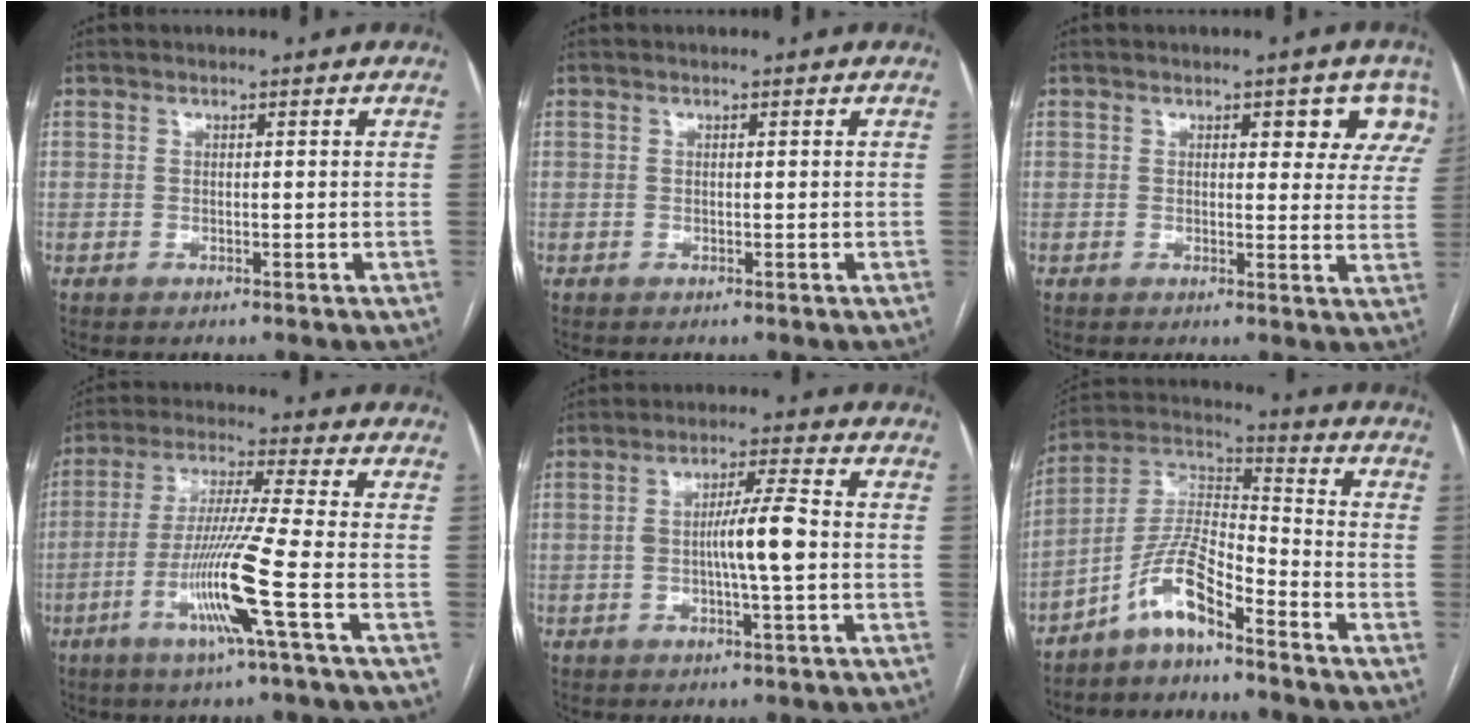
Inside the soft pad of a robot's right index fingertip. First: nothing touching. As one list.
[{"total": 0.0}, {"total": 6.9, "force": [4.1, 3.3, 4.6], "torque": [-0.030, 0.004, 0.034]}, {"total": 11.7, "force": [-4.3, -1.9, 10.7], "torque": [-0.212, -0.019, -0.087]}, {"total": 6.8, "force": [-0.6, 0.2, 6.7], "torque": [-0.120, 0.007, -0.014]}, {"total": 9.2, "force": [-6.3, 1.7, 6.6], "torque": [-0.143, 0.019, -0.127]}]